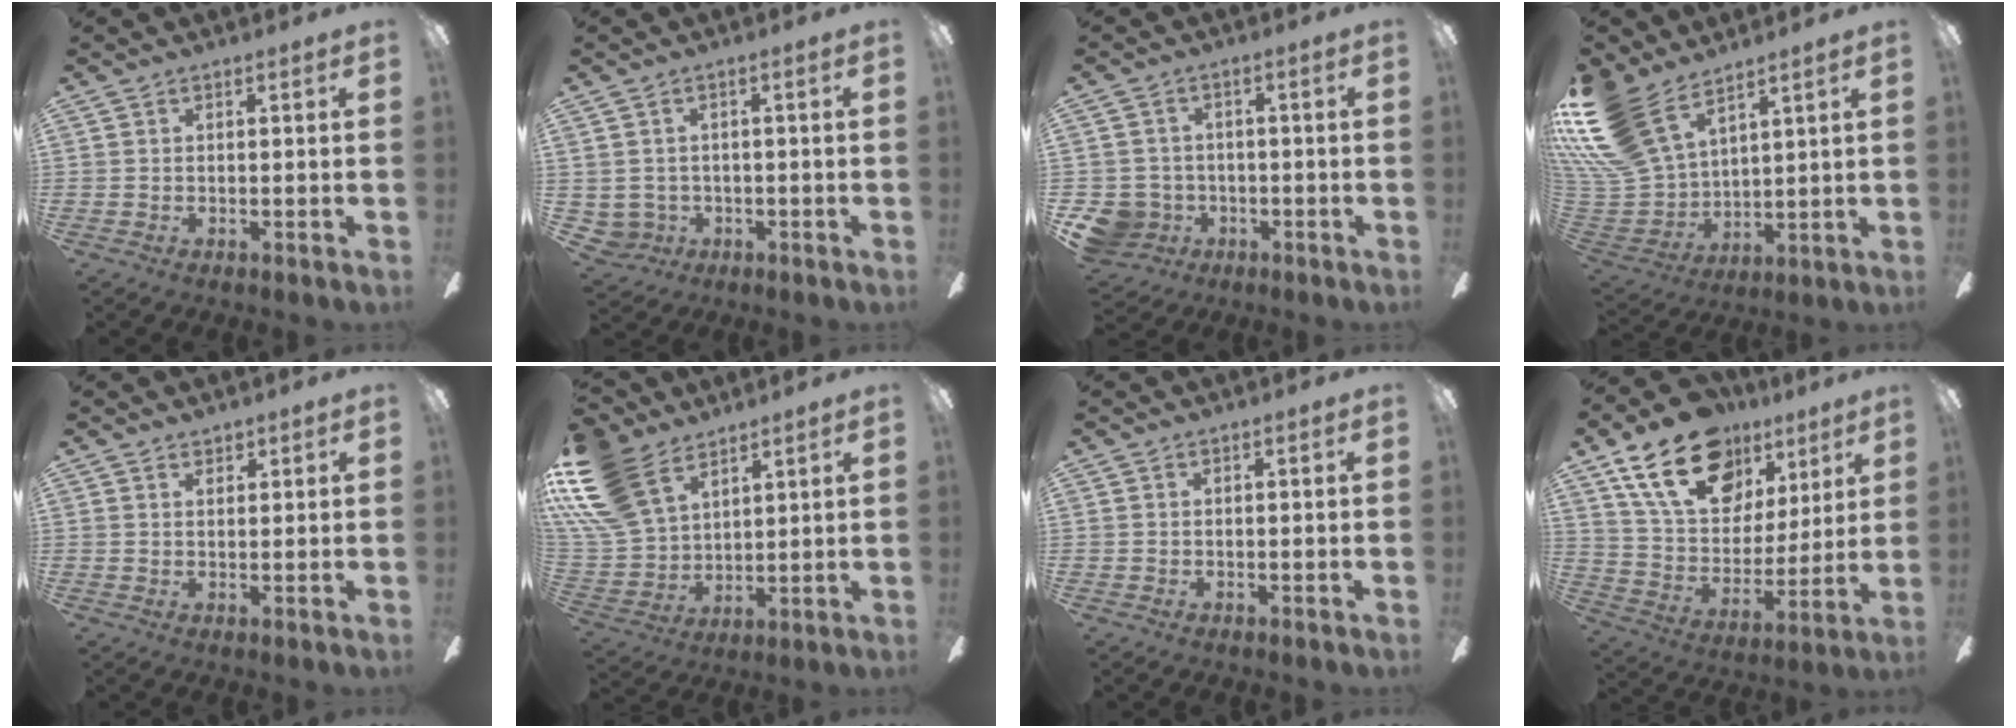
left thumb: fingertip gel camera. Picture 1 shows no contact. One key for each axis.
{"total": 3.4, "fx": 0.2, "fy": 3.4, "fz": 0.6, "tx": -0.034, "ty": 0.000, "tz": 0.001}
{"total": 6.8, "fx": -2.4, "fy": 6.2, "fz": 1.6, "tx": -0.065, "ty": 0.016, "tz": -0.043}
{"total": 19.9, "fx": 13.2, "fy": 10.4, "fz": 10.5, "tx": -0.255, "ty": -0.067, "tz": 0.247}
{"total": 1.6, "fx": 1.4, "fy": 0.6, "fz": 0.2, "tx": 0.004, "ty": -0.005, "tz": 0.025}
{"total": 19.9, "fx": 11.9, "fy": 12.1, "fz": 10.5, "tx": -0.251, "ty": -0.051, "tz": 0.222}
{"total": 0.0}
{"total": 22.9, "fx": 13.8, "fy": 13.8, "fz": 12.0, "tx": -0.212, "ty": -0.061, "tz": 0.253}